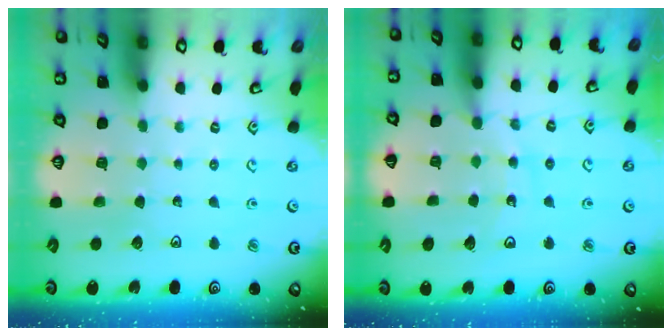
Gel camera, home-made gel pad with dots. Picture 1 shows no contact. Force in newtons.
{"total": 11.6, "press": 11.5, "slide": 1.3}